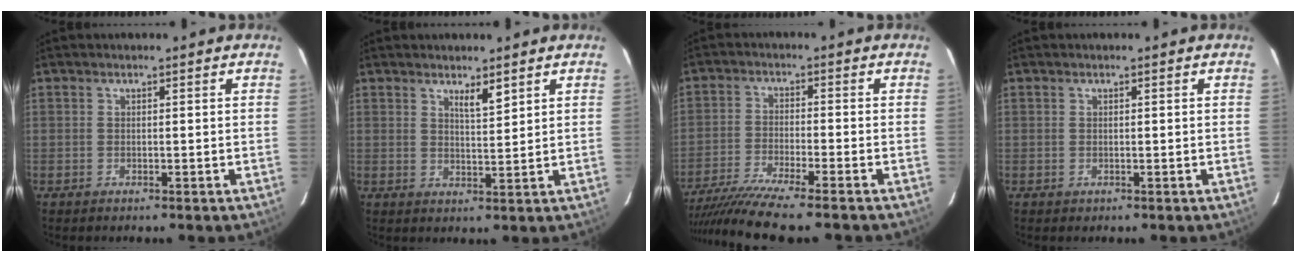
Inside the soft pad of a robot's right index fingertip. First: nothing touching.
{"total": 2.8, "force": [2.1, 0.3, 1.9], "torque": [-0.036, -0.008, 0.039]}
{"total": 11.6, "force": [-10.0, -1.1, 5.7], "torque": [-0.084, -0.026, -0.163]}
{"total": 0.0}